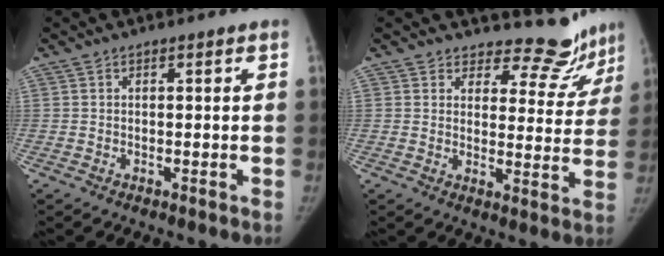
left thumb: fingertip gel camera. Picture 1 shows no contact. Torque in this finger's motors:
{"motor_torque": [-0.14, -0.15, -0.15, -0.15, -0.06]}